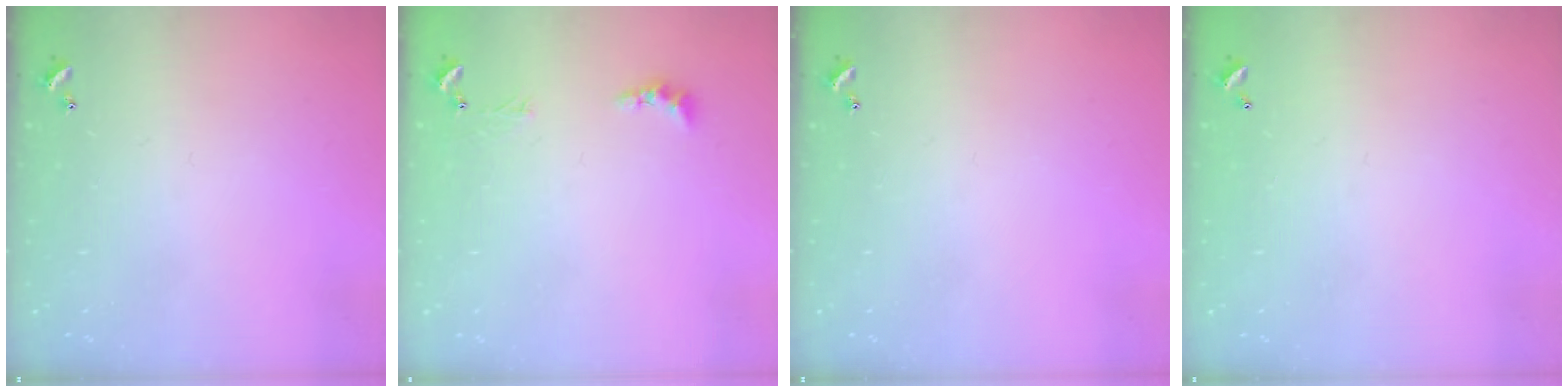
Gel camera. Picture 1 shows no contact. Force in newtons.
{"total": 1.3, "press": 1.1, "slide": 0.5}
{"total": 0.0}
{"total": 2.9, "press": 2.9, "slide": 0.1}